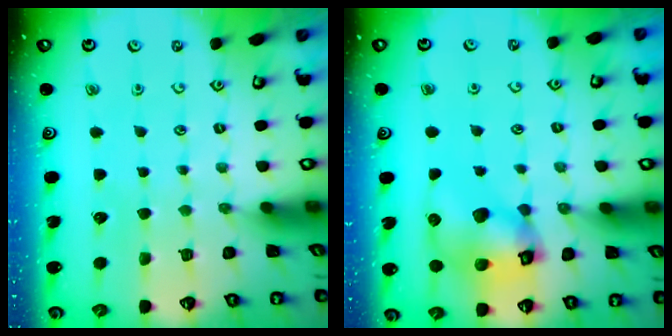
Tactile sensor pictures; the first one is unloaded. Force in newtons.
{"total": 11.4, "press": 11.3, "slide": 1.6}